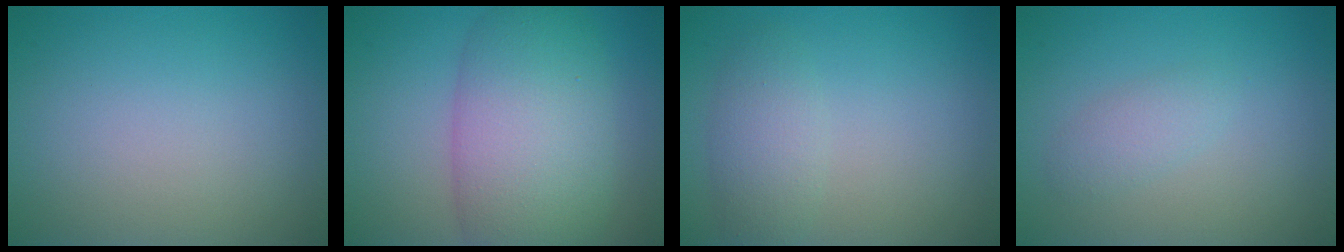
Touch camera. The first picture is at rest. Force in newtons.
{"total": 8.9, "press": 8.9, "slide": 0.3}
{"total": 2.5, "press": 2.5, "slide": 0.1}
{"total": 1.6, "press": 1.6, "slide": 0.1}